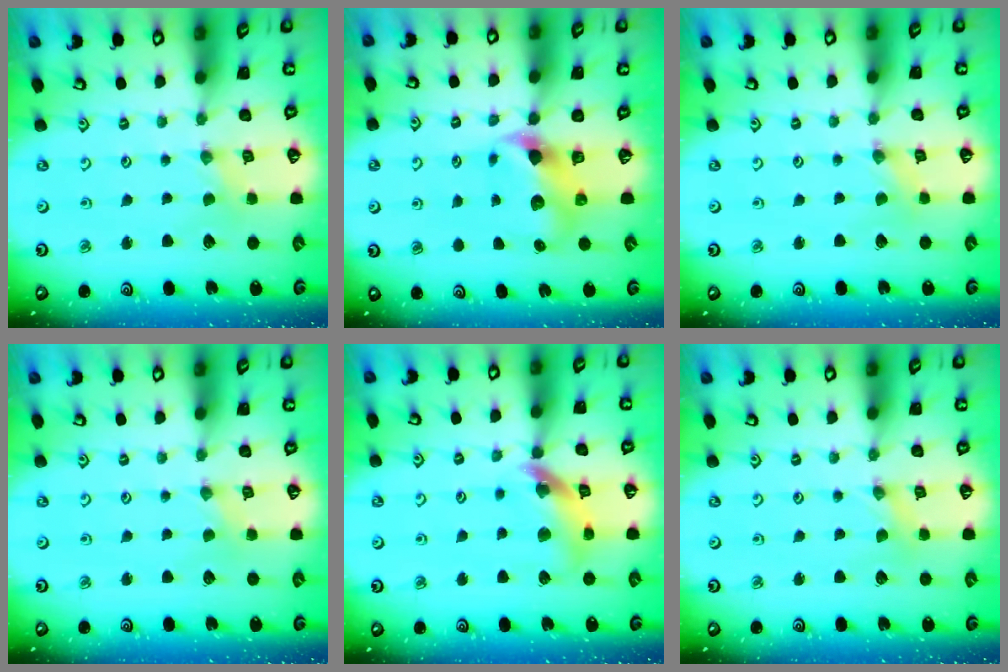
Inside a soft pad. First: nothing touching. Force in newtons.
{"total": 7.5, "press": 7.5, "slide": 1.1}
{"total": 0.0}
{"total": 0.0}
{"total": 13.2, "press": 13.1, "slide": 1.8}
{"total": 0.0}